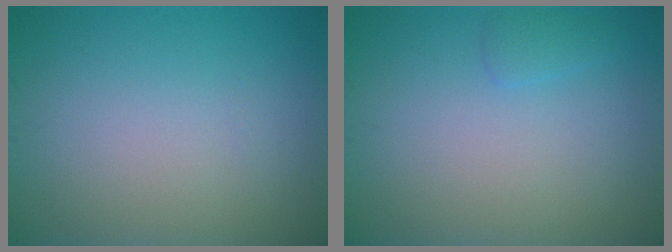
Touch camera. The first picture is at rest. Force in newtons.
{"total": 0.9, "press": 0.9, "slide": 0.1}